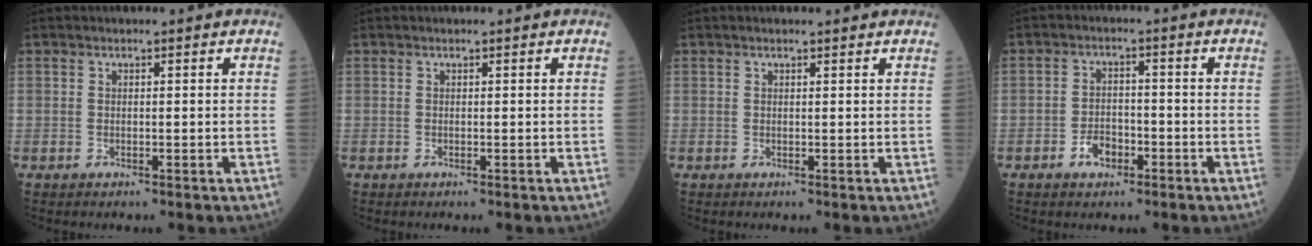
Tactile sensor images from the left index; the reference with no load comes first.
{"total": 0.0}
{"total": 1.8, "force": [1.6, 0.1, 0.8], "torque": [-0.013, 0.012, 0.018]}
{"total": 3.7, "force": [-2.1, 2.2, 2.1], "torque": [-0.040, 0.002, -0.036]}